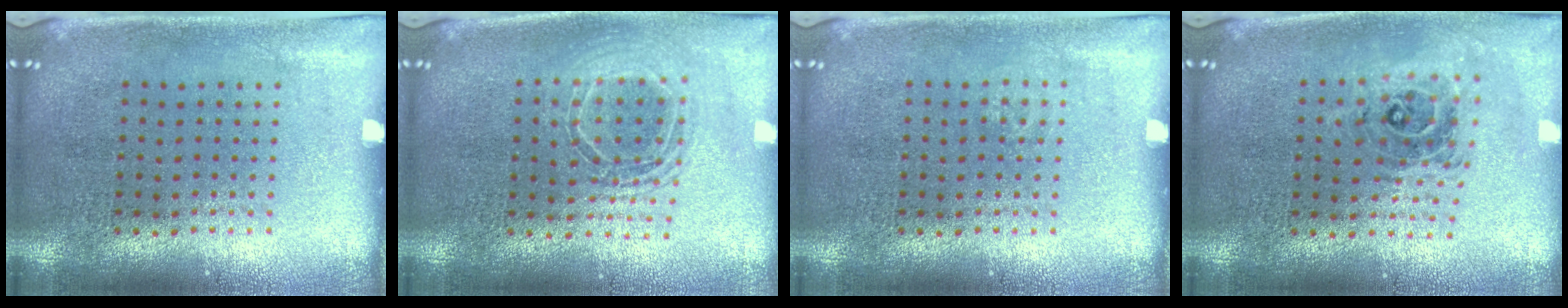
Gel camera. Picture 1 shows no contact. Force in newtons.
{"total": 1.8, "press": 1.5, "slide": 1.0}
{"total": 0.7, "press": 0.7, "slide": 0.1}
{"total": 0.8, "press": 0.8, "slide": 0.2}